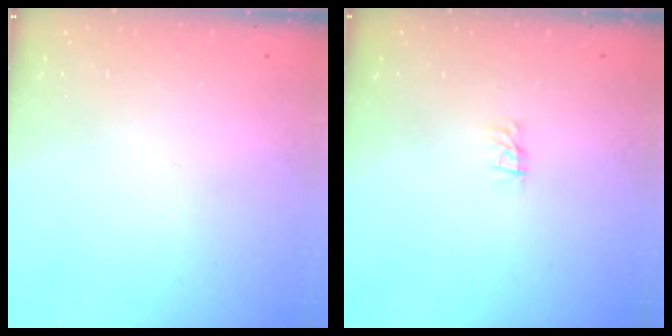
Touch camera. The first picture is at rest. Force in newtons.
{"total": 0.0}